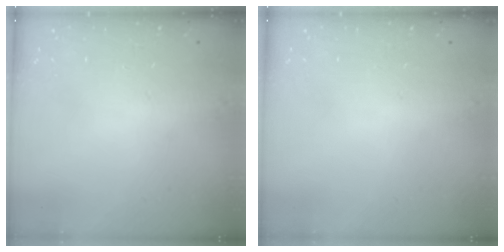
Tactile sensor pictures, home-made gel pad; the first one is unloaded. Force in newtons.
{"total": 0.0}